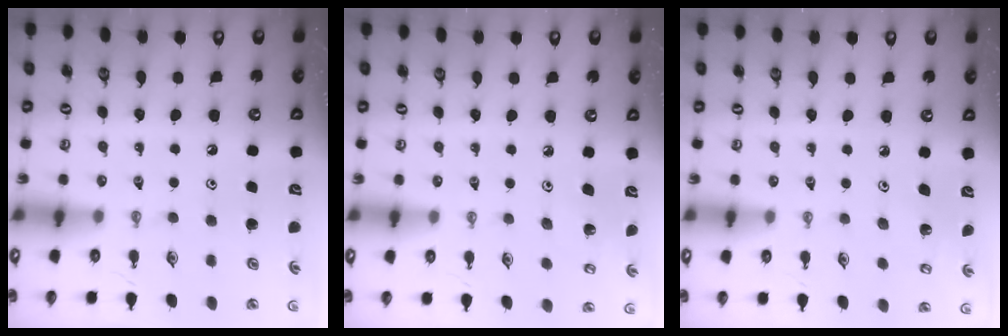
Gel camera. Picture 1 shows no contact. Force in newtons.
{"total": 3.5, "press": 3.5, "slide": 0.3}
{"total": 3.1, "press": 3.1, "slide": 0.4}